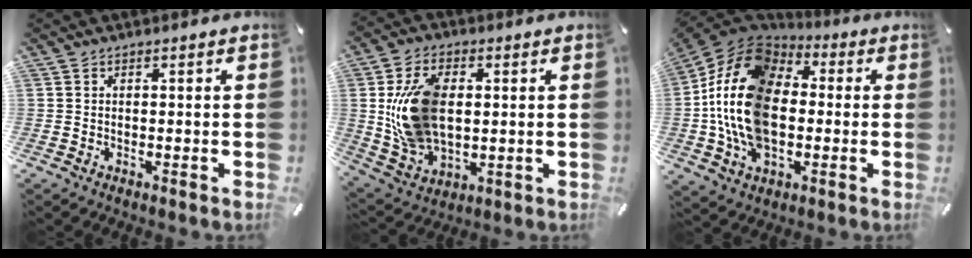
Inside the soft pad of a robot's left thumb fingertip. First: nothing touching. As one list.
[{"total": 16.1, "force": [1.9, 10.8, 11.7], "torque": [-0.264, 0.001, 0.035]}, {"total": 21.3, "force": [-2.2, 14.8, 15.1], "torque": [-0.326, 0.021, -0.044]}]